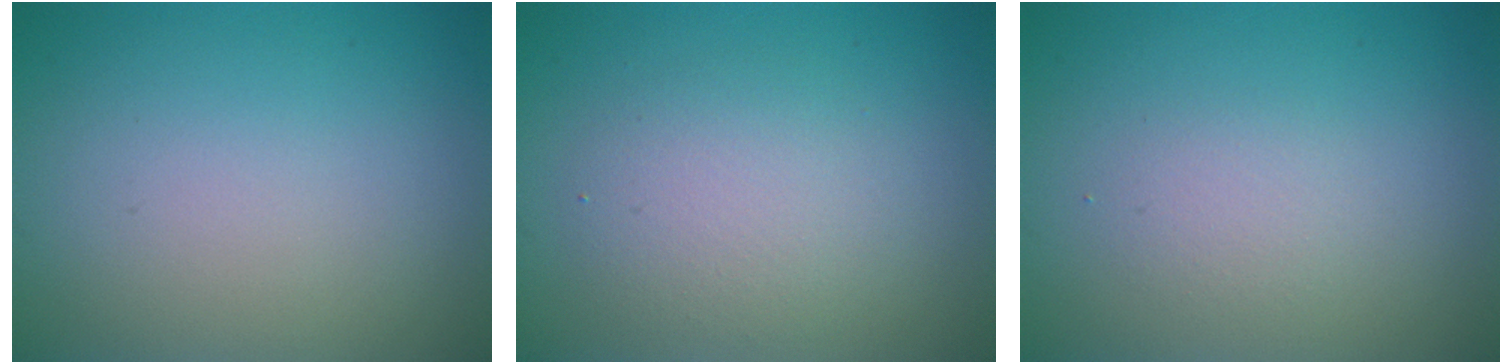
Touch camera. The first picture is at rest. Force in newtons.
{"total": 3.2, "press": 3.2, "slide": 0.2}
{"total": 1.3, "press": 1.3, "slide": 0.0}